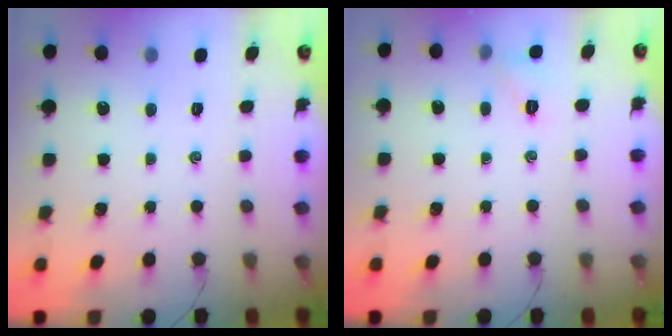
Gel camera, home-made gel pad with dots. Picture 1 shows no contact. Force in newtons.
{"total": 4.6, "press": 4.4, "slide": 1.4}